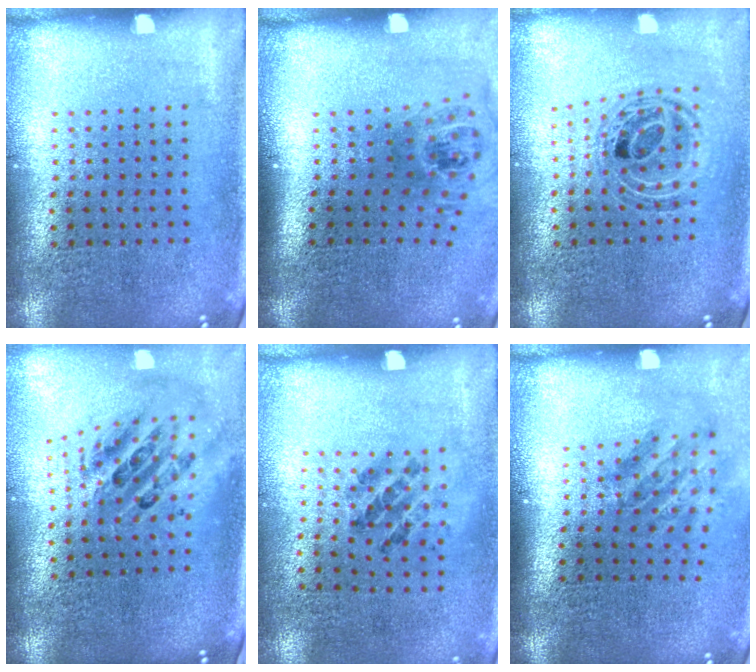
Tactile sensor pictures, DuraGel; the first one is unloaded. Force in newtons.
{"total": 1.6, "press": 1.2, "slide": 1.1}
{"total": 0.7, "press": 0.7, "slide": 0.2}
{"total": 2.4, "press": 1.7, "slide": 1.6}
{"total": 1.1, "press": 0.7, "slide": 0.9}
{"total": 1.8, "press": 1.2, "slide": 1.4}